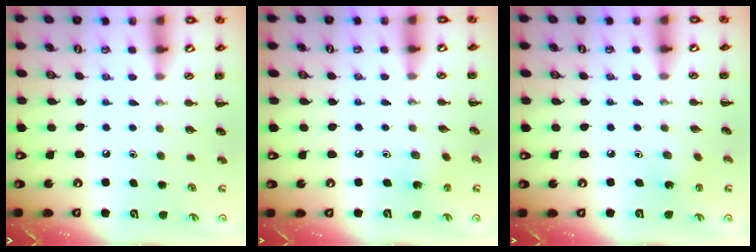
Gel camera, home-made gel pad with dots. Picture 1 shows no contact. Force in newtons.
{"total": 2.1, "press": 2.0, "slide": 0.7}
{"total": 1.8, "press": 1.7, "slide": 0.6}